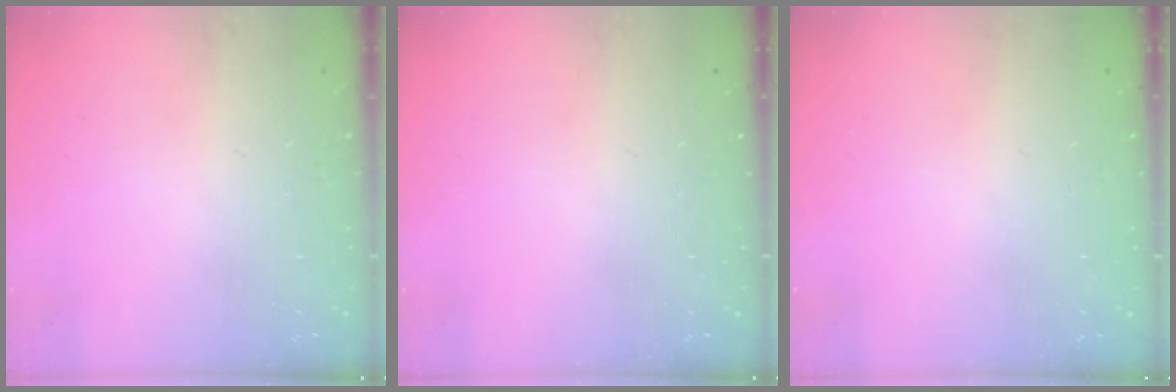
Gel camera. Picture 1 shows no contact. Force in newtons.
{"total": 0.0}
{"total": 2.8, "press": 2.2, "slide": 1.7}